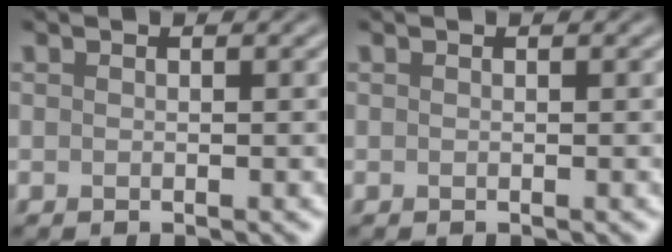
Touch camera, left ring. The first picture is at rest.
{"total": 0.0}